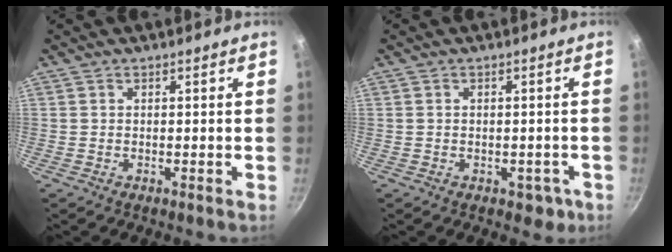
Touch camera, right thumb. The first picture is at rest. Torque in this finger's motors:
{"motor_torque": [-0.21, -0.02, -0.30, 0.12, -0.02]}